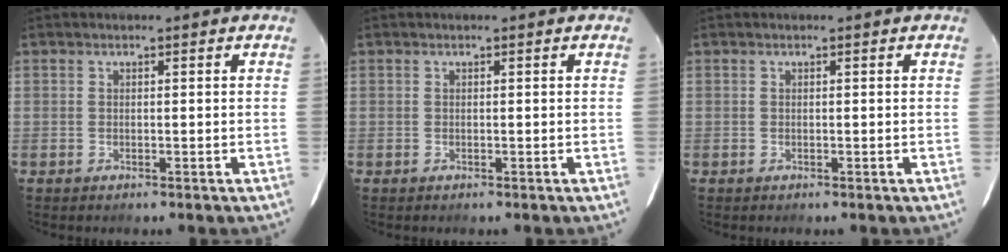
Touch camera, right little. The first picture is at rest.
{"total": 0.0}
{"total": 0.0}